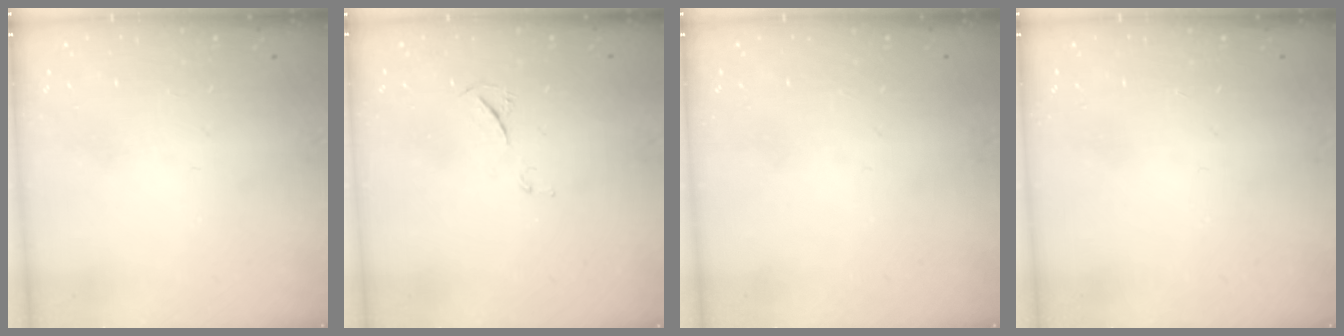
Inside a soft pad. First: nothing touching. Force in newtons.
{"total": 4.5, "press": 4.5, "slide": 0.6}
{"total": 0.0}
{"total": 0.0}